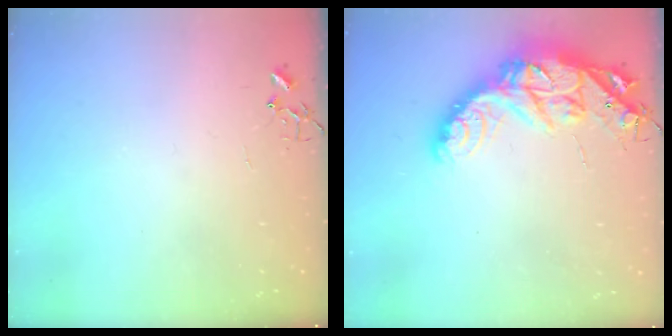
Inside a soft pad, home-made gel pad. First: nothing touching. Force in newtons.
{"total": 19.5, "press": 19.4, "slide": 1.3}